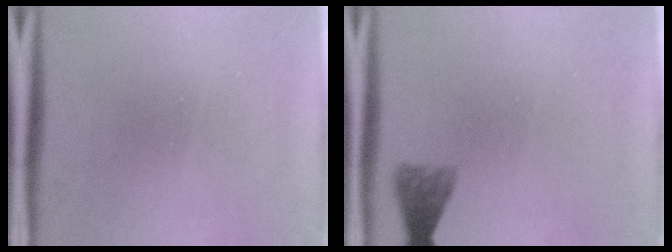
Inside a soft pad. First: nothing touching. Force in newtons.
{"total": 2.9}